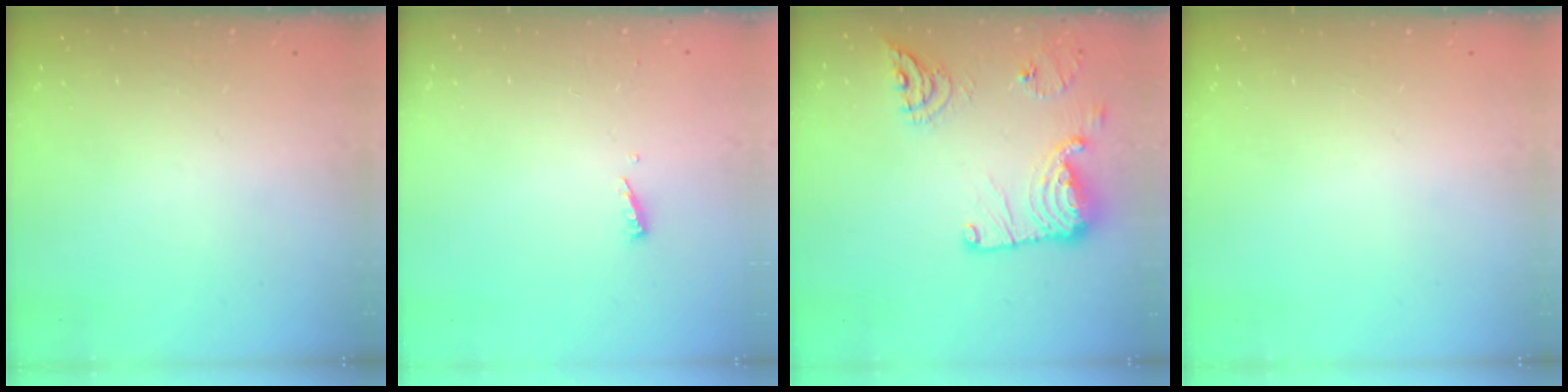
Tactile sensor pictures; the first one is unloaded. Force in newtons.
{"total": 3.1, "press": 3.1, "slide": 0.3}
{"total": 19.0, "press": 18.6, "slide": 4.0}
{"total": 0.0}